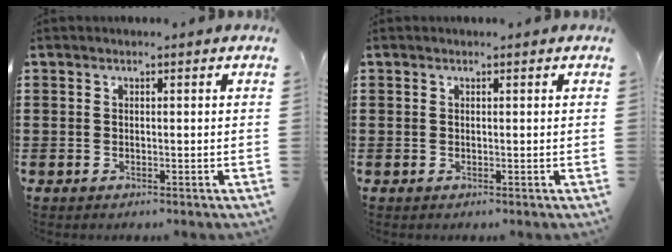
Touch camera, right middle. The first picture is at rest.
{"total": 0.0}